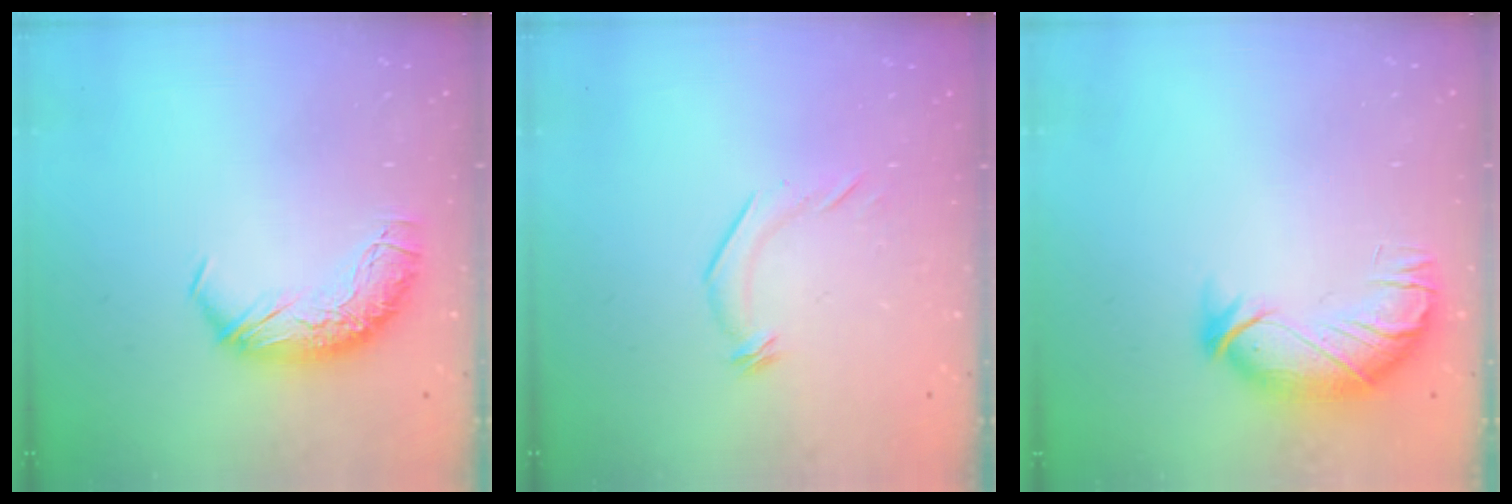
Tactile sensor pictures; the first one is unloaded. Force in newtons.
{"total": 5.3, "press": 5.2, "slide": 1.0}
{"total": 3.7, "press": 2.5, "slide": 2.8}